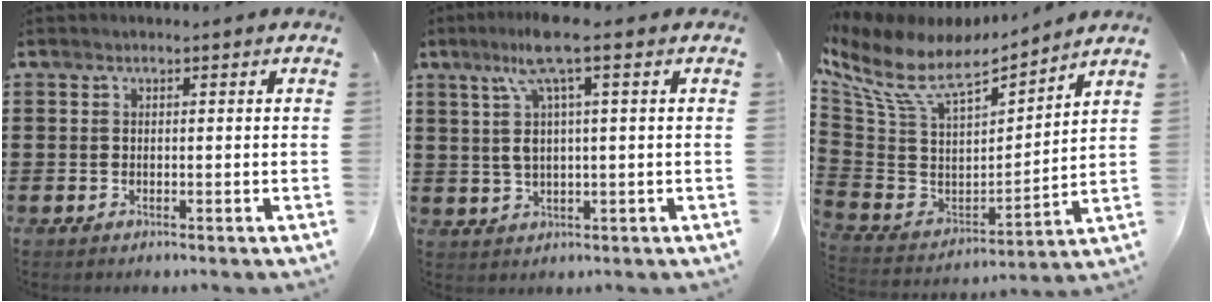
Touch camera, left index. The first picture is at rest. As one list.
[{"total": 7.6, "force": [2.9, 1.0, 6.9], "torque": [-0.159, 0.000, 0.041]}, {"total": 10.8, "force": [7.9, 4.0, 6.3], "torque": [-0.160, -0.052, 0.136]}]